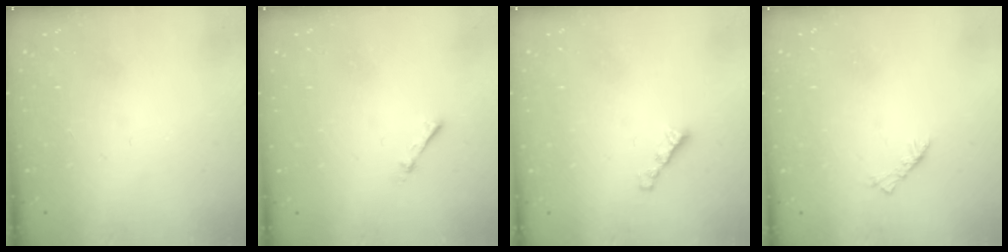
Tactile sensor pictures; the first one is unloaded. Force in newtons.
{"total": 1.7, "press": 1.7, "slide": 0.2}
{"total": 3.0, "press": 3.0, "slide": 0.1}
{"total": 2.5, "press": 2.4, "slide": 0.7}